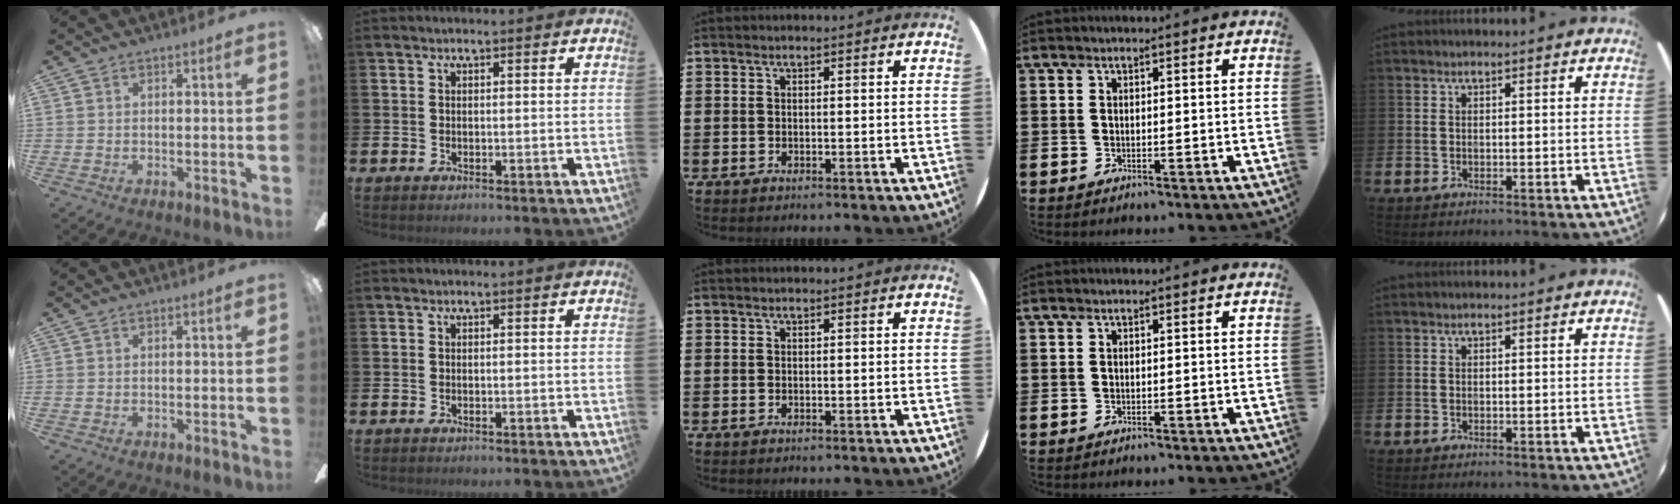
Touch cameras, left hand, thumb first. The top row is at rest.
{}